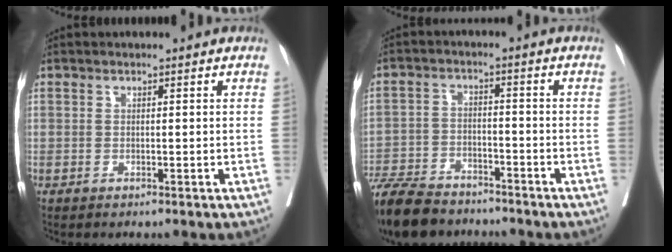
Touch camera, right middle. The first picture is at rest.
{"total": 12.1, "force": [-10.5, 3.8, 4.7], "torque": [-0.083, -0.011, -0.173]}